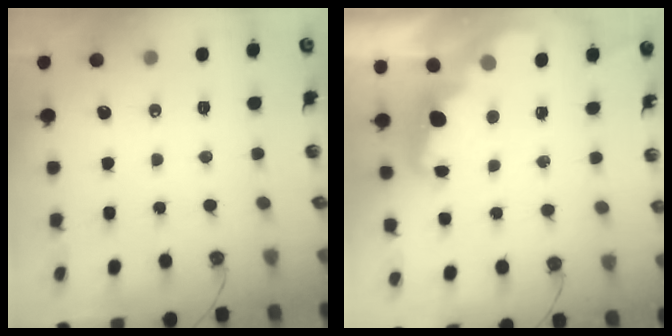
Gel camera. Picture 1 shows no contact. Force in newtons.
{"total": 2.7, "press": 2.7, "slide": 0.7}